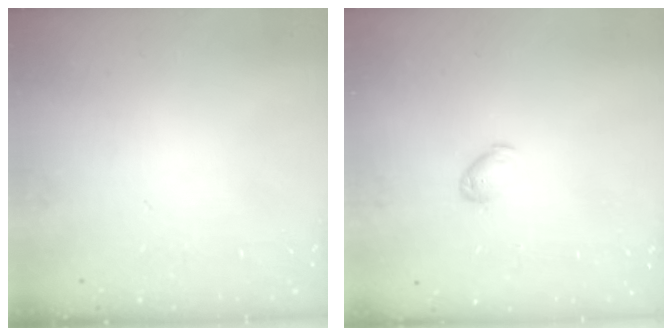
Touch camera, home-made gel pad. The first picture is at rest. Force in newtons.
{"total": 4.7, "press": 4.6, "slide": 0.8}